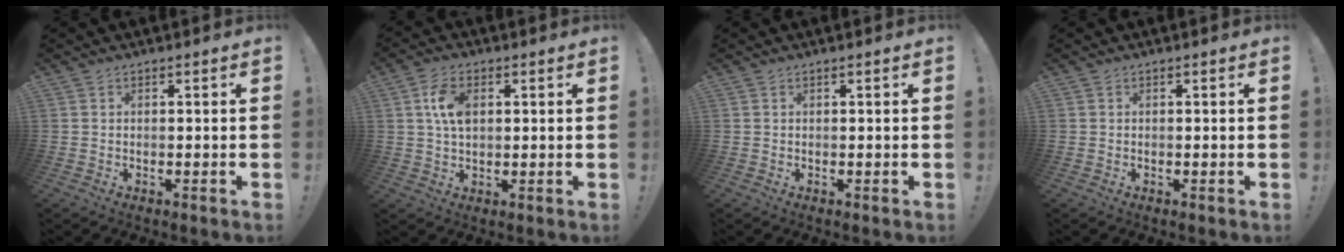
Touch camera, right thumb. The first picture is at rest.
{"total": 7.8, "force": [2.0, 4.7, 5.9], "torque": [-0.110, 0.005, 0.036]}
{"total": 0.0}
{"total": 0.0}